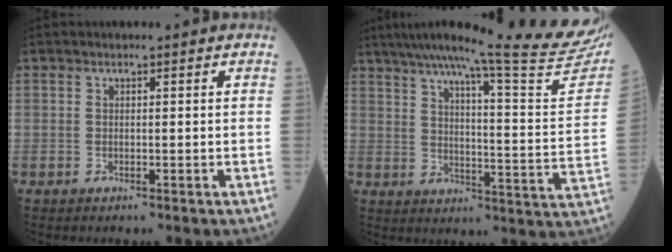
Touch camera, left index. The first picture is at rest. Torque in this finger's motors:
{"motor_torque": [0.59, -1.55, 0.44, 0.13]}